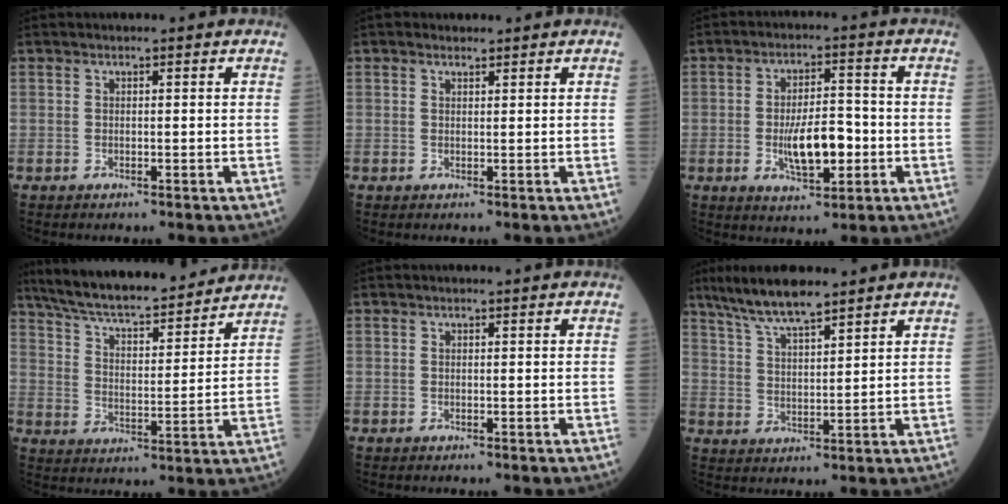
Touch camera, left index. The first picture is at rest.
{"total": 0.7, "force": [0.6, 0.4, 0.1], "torque": [-0.009, 0.000, 0.009]}
{"total": 8.3, "force": [-1.8, 3.1, 7.5], "torque": [-0.139, 0.004, -0.027]}
{"total": 20.1, "force": [18.0, 2.9, 8.5], "torque": [-0.144, 0.018, 0.272]}
{"total": 0.0}
{"total": 8.2, "force": [6.7, 0.9, 4.6], "torque": [-0.096, 0.014, 0.127]}